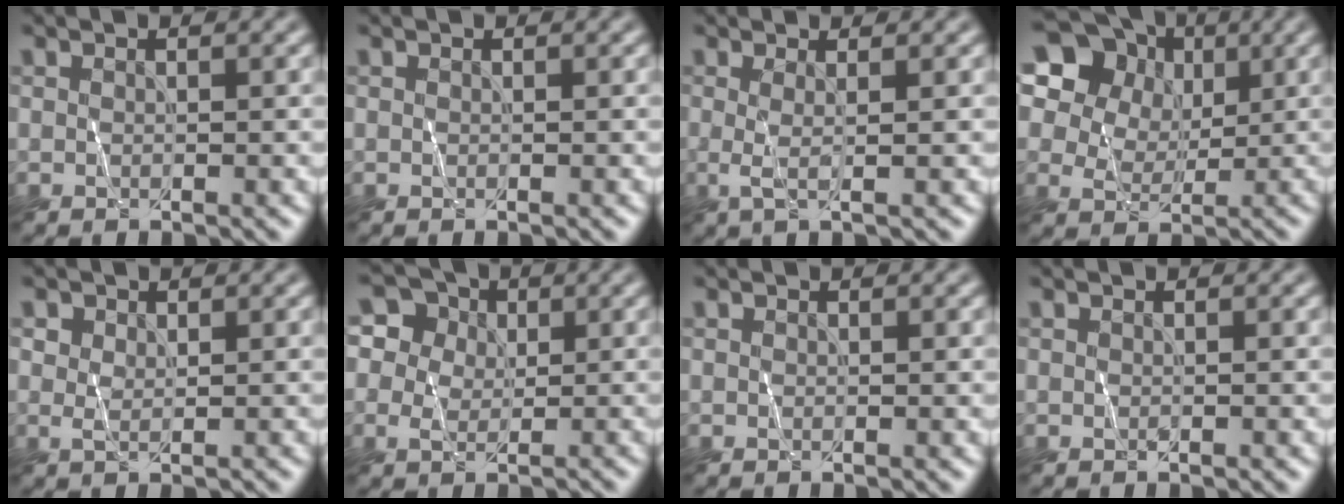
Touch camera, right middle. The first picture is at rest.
{"total": 0.0}
{"total": 1.8, "force": [0.2, 0.5, 1.7], "torque": [-0.030, -0.001, 0.000]}
{"total": 17.8, "force": [8.2, 14.2, 7.0], "torque": [-0.197, 0.049, 0.144]}
{"total": 1.2, "force": [0.5, 0.8, 0.7], "torque": [-0.012, 0.003, 0.010]}
{"total": 5.3, "force": [1.9, 4.5, 2.2], "torque": [-0.019, 0.022, 0.013]}
{"total": 0.0}
{"total": 0.0}